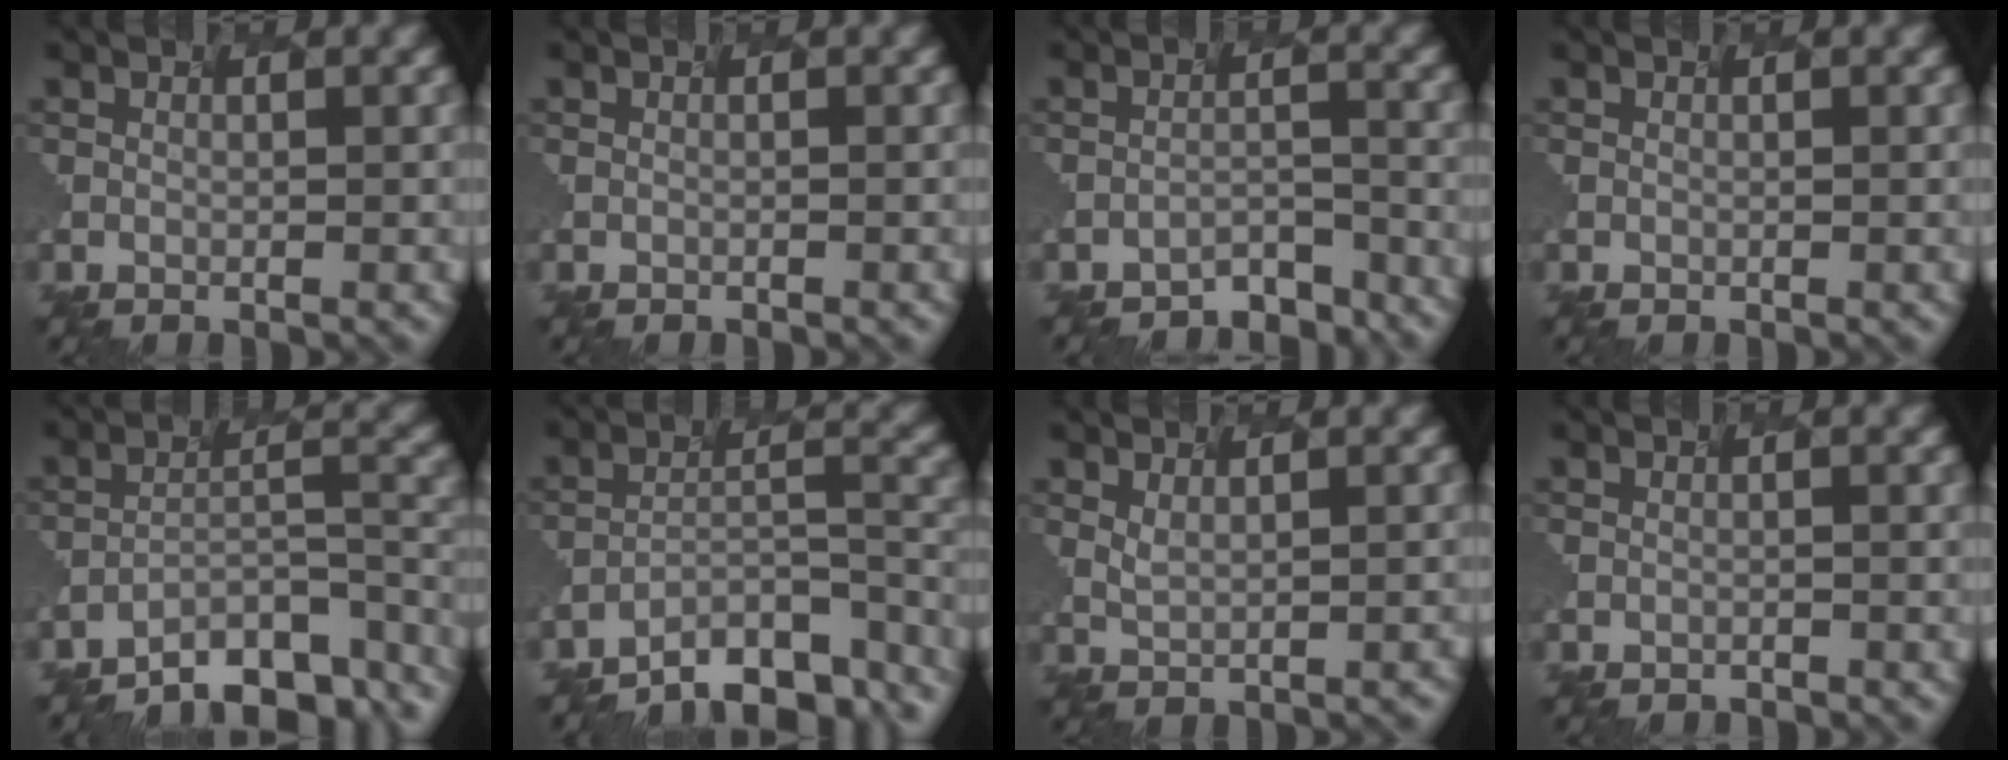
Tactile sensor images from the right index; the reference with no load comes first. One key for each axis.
{"total": 0.0}
{"total": 4.6, "fx": -4.6, "fy": -0.3, "fz": -0.5, "tx": -0.014, "ty": -0.007, "tz": -0.041}
{"total": 0.0}
{"total": 7.4, "fx": -6.8, "fy": 0.9, "fz": 2.7, "tx": -0.056, "ty": -0.007, "tz": -0.091}
{"total": 8.2, "fx": -7.6, "fy": 0.9, "fz": 2.8, "tx": -0.057, "ty": -0.007, "tz": -0.103}
{"total": 0.5, "fx": 0.4, "fy": 0.0, "fz": 0.3, "tx": -0.026, "ty": -0.009, "tz": 0.031}
{"total": 0.8, "fx": -0.8, "fy": -0.2, "fz": -0.1, "tx": 0.006, "ty": -0.002, "tz": 0.002}